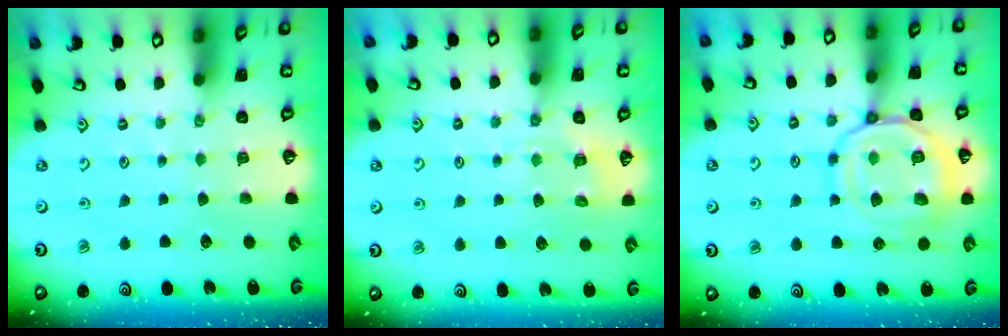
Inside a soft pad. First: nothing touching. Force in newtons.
{"total": 5.9, "press": 5.8, "slide": 1.1}
{"total": 16.2, "press": 16.1, "slide": 1.6}